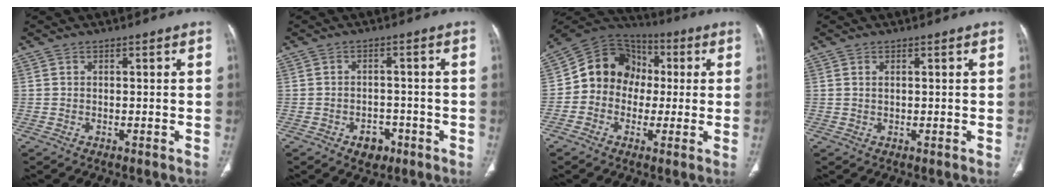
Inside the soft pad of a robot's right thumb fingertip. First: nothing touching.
{"total": 4.4, "force": [-2.3, 3.1, 2.1], "torque": [-0.013, 0.015, -0.026]}
{"total": 13.2, "force": [0.1, 11.4, 6.7], "torque": [-0.078, 0.034, -0.014]}
{"total": 0.7, "force": [0.3, 0.4, 0.5], "torque": [-0.012, 0.005, 0.007]}